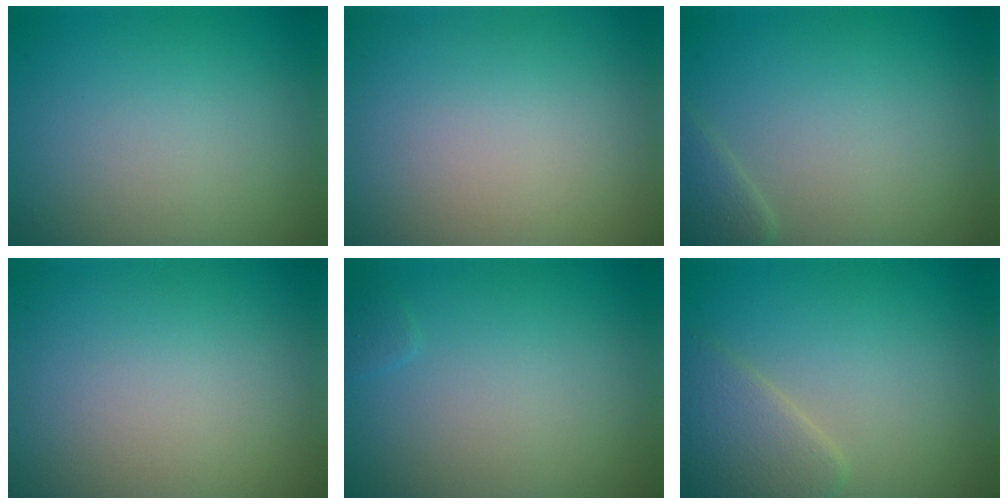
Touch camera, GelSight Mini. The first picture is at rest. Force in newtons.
{"total": 0.0}
{"total": 1.4, "press": 1.4, "slide": 0.1}
{"total": 0.0}
{"total": 0.6, "press": 0.6, "slide": 0.0}
{"total": 3.3, "press": 3.3, "slide": 0.2}